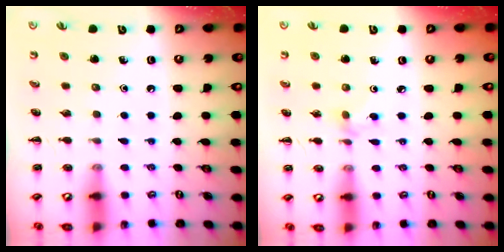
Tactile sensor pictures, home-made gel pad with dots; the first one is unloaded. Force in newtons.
{"total": 2.6, "press": 2.5, "slide": 0.8}